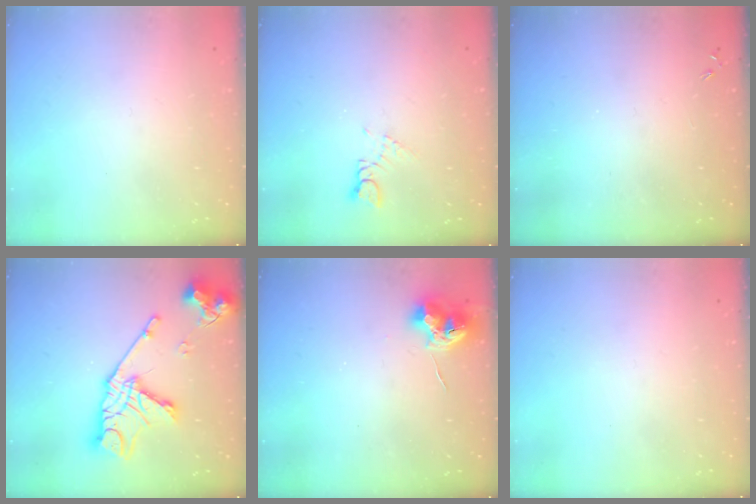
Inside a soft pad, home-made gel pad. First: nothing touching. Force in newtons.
{"total": 1.4, "press": 1.4, "slide": 0.2}
{"total": 0.0}
{"total": 19.3, "press": 19.3, "slide": 1.7}
{"total": 9.9, "press": 9.9, "slide": 0.5}
{"total": 0.0}